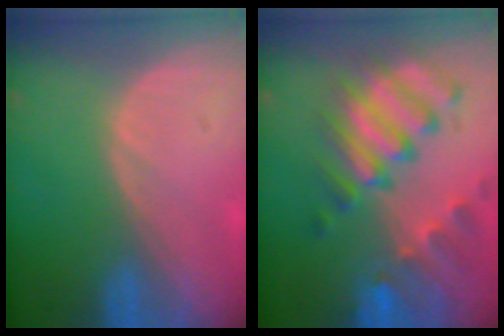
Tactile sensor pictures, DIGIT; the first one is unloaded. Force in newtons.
{"total": 11.0, "press": 9.4, "slide": 5.7}